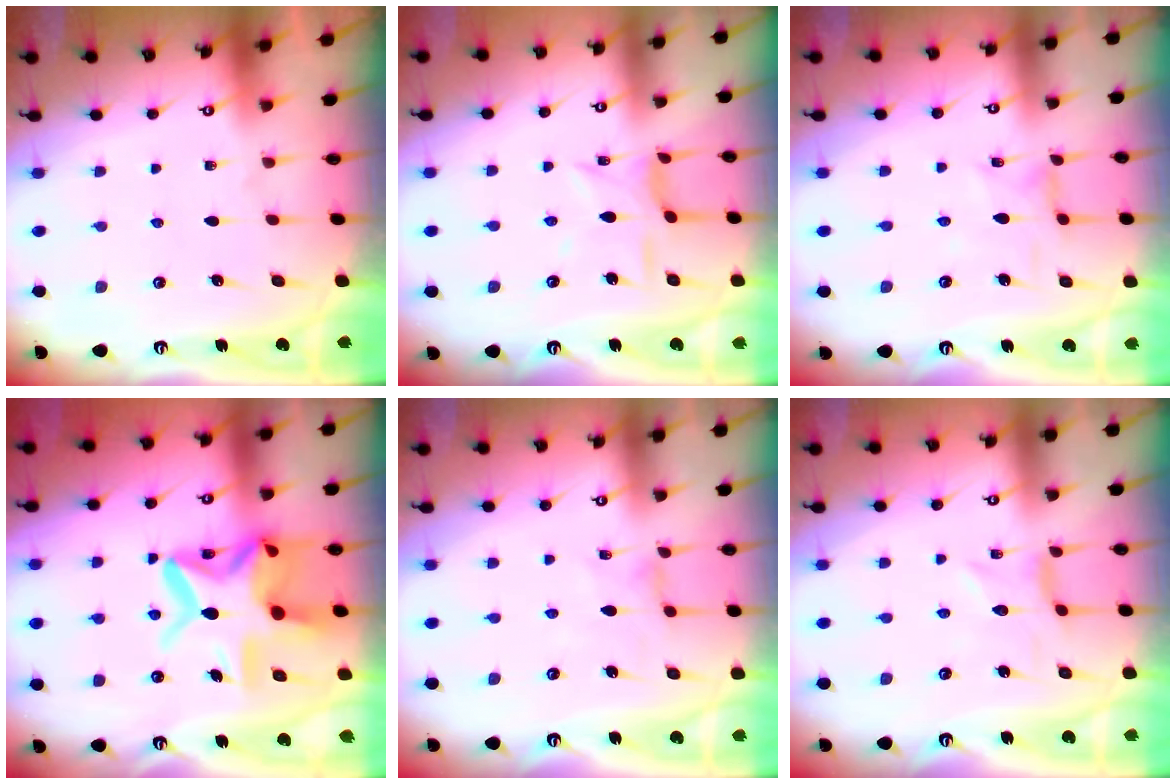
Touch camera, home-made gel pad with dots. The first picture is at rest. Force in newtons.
{"total": 6.2, "press": 6.1, "slide": 0.7}
{"total": 2.2, "press": 2.2, "slide": 0.3}
{"total": 17.4, "press": 17.2, "slide": 2.4}
{"total": 1.6, "press": 1.5, "slide": 0.3}
{"total": 0.0}